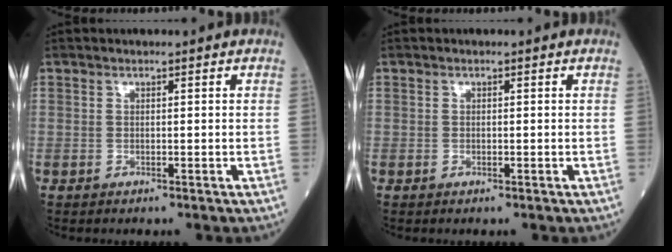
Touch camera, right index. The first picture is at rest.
{"total": 0.0}